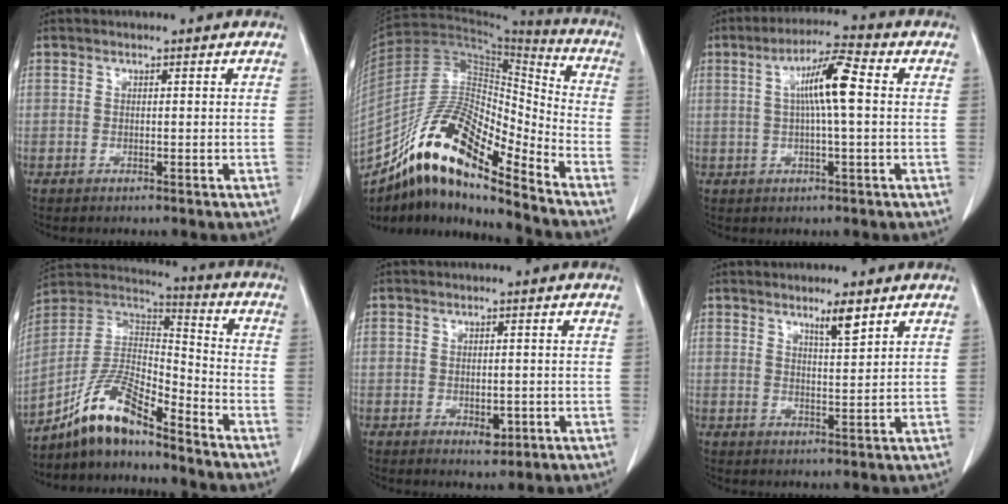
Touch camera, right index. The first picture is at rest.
{"total": 18.5, "force": [-12.9, 3.8, 12.7], "torque": [-0.240, 0.016, -0.230]}
{"total": 7.9, "force": [1.1, 0.5, 7.8], "torque": [-0.143, 0.014, 0.014]}
{"total": 11.7, "force": [-9.1, 2.2, 7.0], "torque": [-0.147, 0.023, -0.170]}
{"total": 2.7, "force": [-0.7, 1.7, 1.9], "torque": [-0.024, -0.001, -0.002]}
{"total": 3.6, "force": [2.6, 0.2, 2.5], "torque": [-0.047, -0.004, 0.047]}